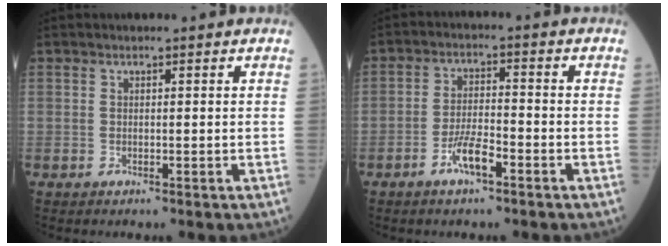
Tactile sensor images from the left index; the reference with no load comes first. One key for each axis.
{"total": 4.8, "fx": -3.0, "fy": 0.9, "fz": 3.7, "tx": -0.074, "ty": -0.001, "tz": -0.059}